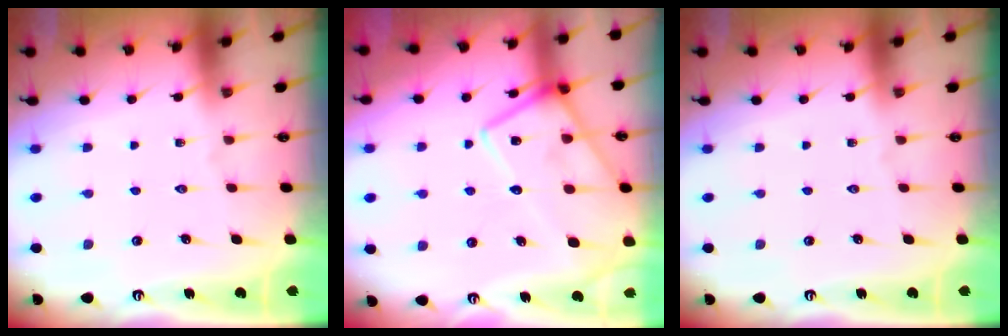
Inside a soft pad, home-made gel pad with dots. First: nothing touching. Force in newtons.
{"total": 16.8, "press": 16.7, "slide": 1.2}
{"total": 0.0}